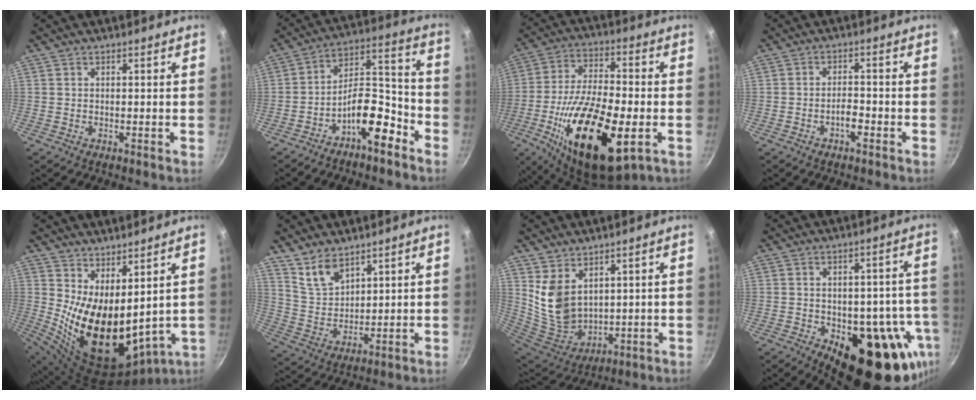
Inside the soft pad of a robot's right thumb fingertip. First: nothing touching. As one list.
[{"total": 12.0, "force": [-7.1, 4.8, 8.3], "torque": [-0.115, 0.084, -0.119]}, {"total": 24.3, "force": [-7.5, 10.1, 20.8], "torque": [-0.370, 0.014, -0.127]}, {"total": 3.1, "force": [-1.7, 1.3, 2.3], "torque": [-0.030, 0.020, -0.029]}, {"total": 17.3, "force": [4.7, 8.9, 14.1], "torque": [-0.216, -0.058, 0.110]}, {"total": 7.5, "force": [5.5, 3.6, 3.6], "torque": [-0.054, -0.037, 0.118]}, {"total": 10.4, "force": [4.7, 7.0, 6.2], "torque": [-0.102, -0.055, 0.111]}, {"total": 21.6, "force": [-8.4, 11.3, 16.3], "torque": [-0.143, 0.009, -0.101]}]